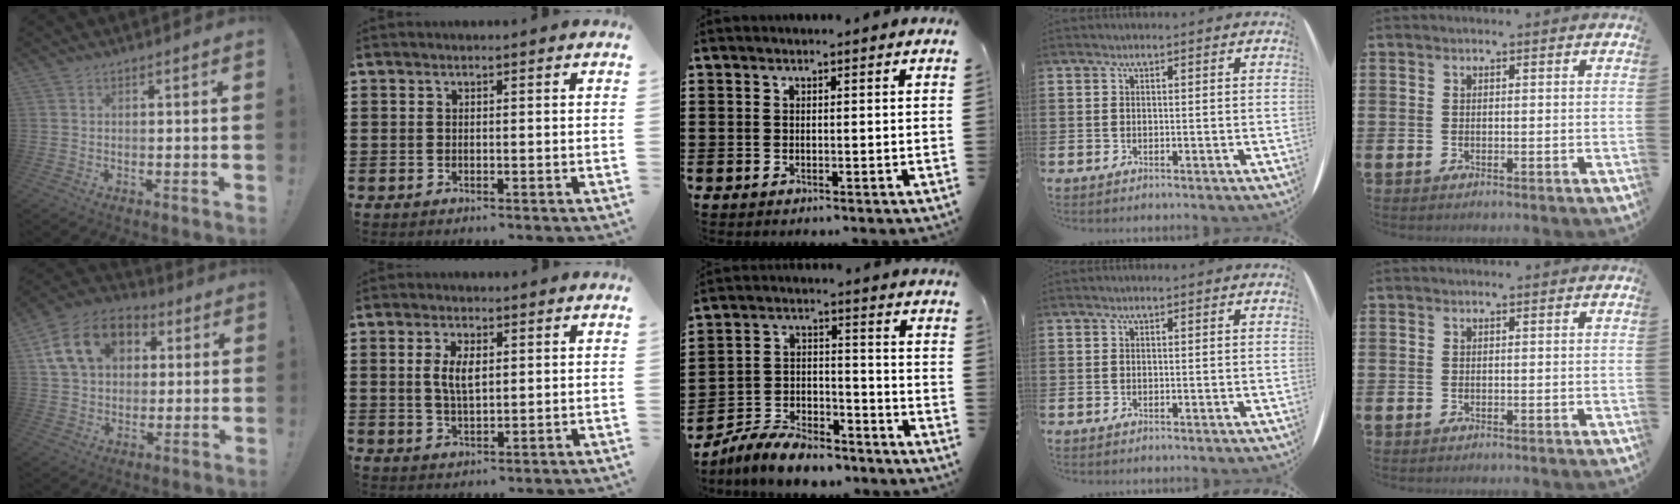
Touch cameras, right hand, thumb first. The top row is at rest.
{"thumb": {"total": 16.8, "force": [5.7, 12.4, 9.7], "torque": [-0.150, -0.001, 0.114]}, "index": {"total": 4.5, "force": [0.8, 2.0, 4.0], "torque": [-0.082, 0.010, 0.011]}, "middle": {"total": 7.9, "force": [-7.4, 1.8, 2.2], "torque": [-0.046, 0.017, -0.144]}}